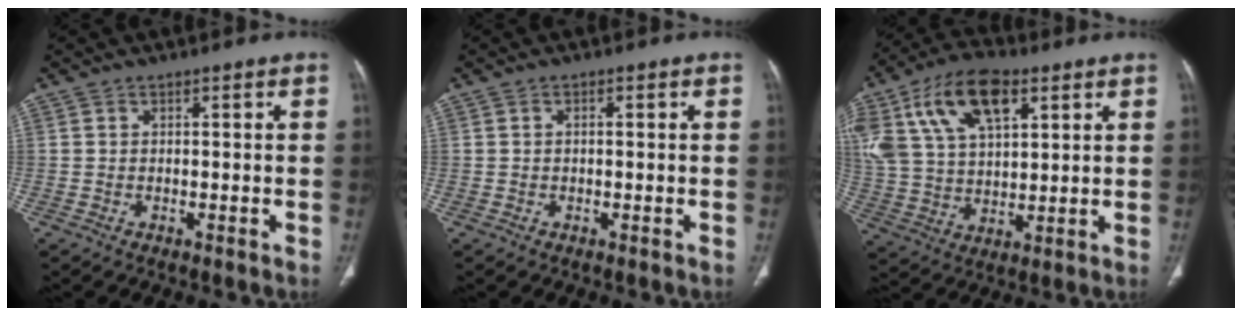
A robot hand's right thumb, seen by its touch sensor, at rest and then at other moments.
{"total": 0.7, "force": [-0.1, 0.3, 0.6], "torque": [-0.014, 0.003, 0.001]}
{"total": 20.0, "force": [8.8, 11.0, 14.2], "torque": [-0.274, 0.002, 0.164]}